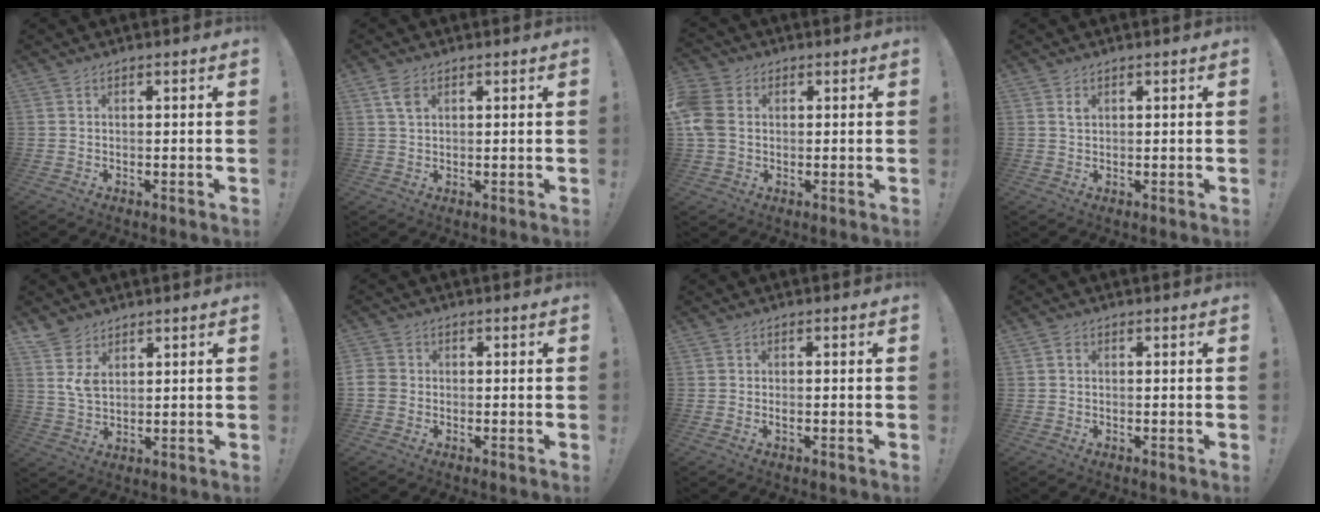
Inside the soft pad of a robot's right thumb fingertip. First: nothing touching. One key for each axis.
{"total": 3.9, "fx": 1.9, "fy": 2.1, "fz": 2.6, "tx": -0.040, "ty": -0.005, "tz": 0.032}
{"total": 8.8, "fx": 1.0, "fy": 6.8, "fz": 5.5, "tx": -0.119, "ty": 0.007, "tz": 0.024}
{"total": 1.2, "fx": 0.8, "fy": 0.5, "fz": 0.6, "tx": 0.003, "ty": -0.007, "tz": 0.013}
{"total": 6.6, "fx": 3.8, "fy": 4.0, "fz": 3.6, "tx": -0.065, "ty": -0.014, "tz": 0.073}
{"total": 3.2, "fx": -0.9, "fy": 2.8, "fz": 1.3, "tx": -0.030, "ty": 0.009, "tz": -0.016}
{"total": 0.6, "fx": 0.0, "fy": 0.2, "fz": 0.6, "tx": -0.011, "ty": 0.001, "tz": -0.001}
{"total": 0.6, "fx": 0.2, "fy": 0.4, "fz": 0.4, "tx": -0.009, "ty": 0.002, "tz": 0.003}